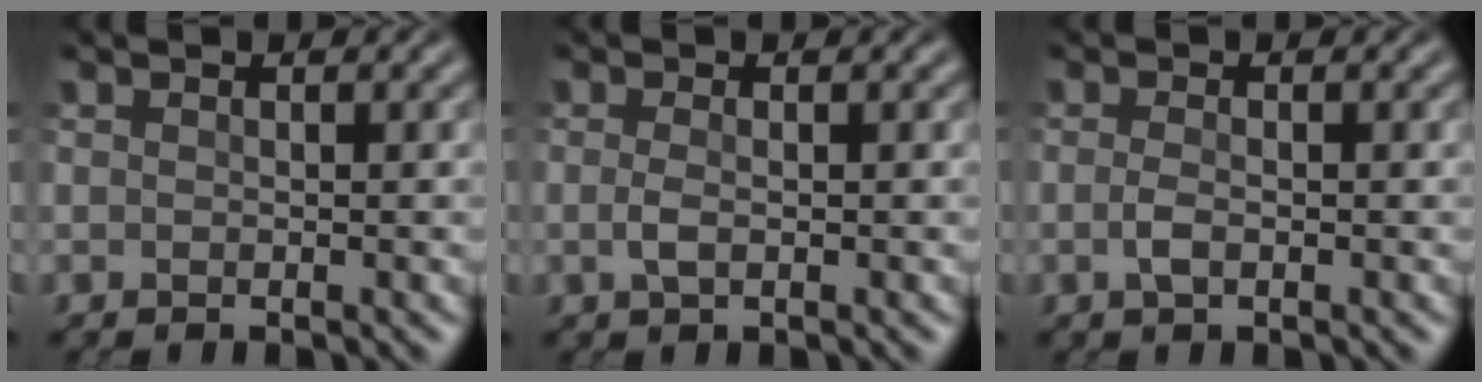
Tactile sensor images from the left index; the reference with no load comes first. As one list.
[{"total": 1.0, "force": [0.0, 0.3, 0.9], "torque": [-0.024, 0.003, -0.003]}, {"total": 1.0, "force": [-0.2, 0.4, 0.9], "torque": [-0.024, 0.004, -0.005]}]